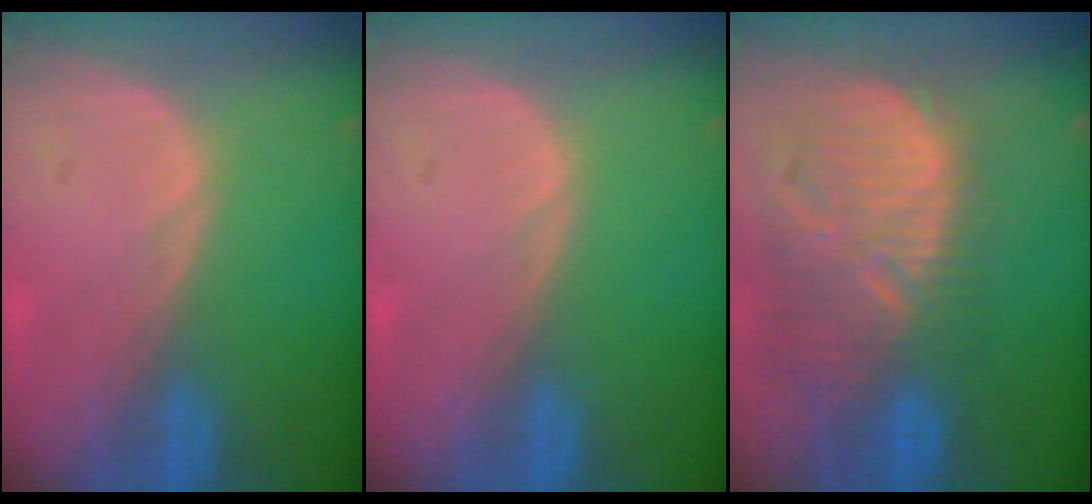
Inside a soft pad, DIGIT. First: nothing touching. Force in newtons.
{"total": 0.0}
{"total": 12.6, "press": 11.2, "slide": 5.8}